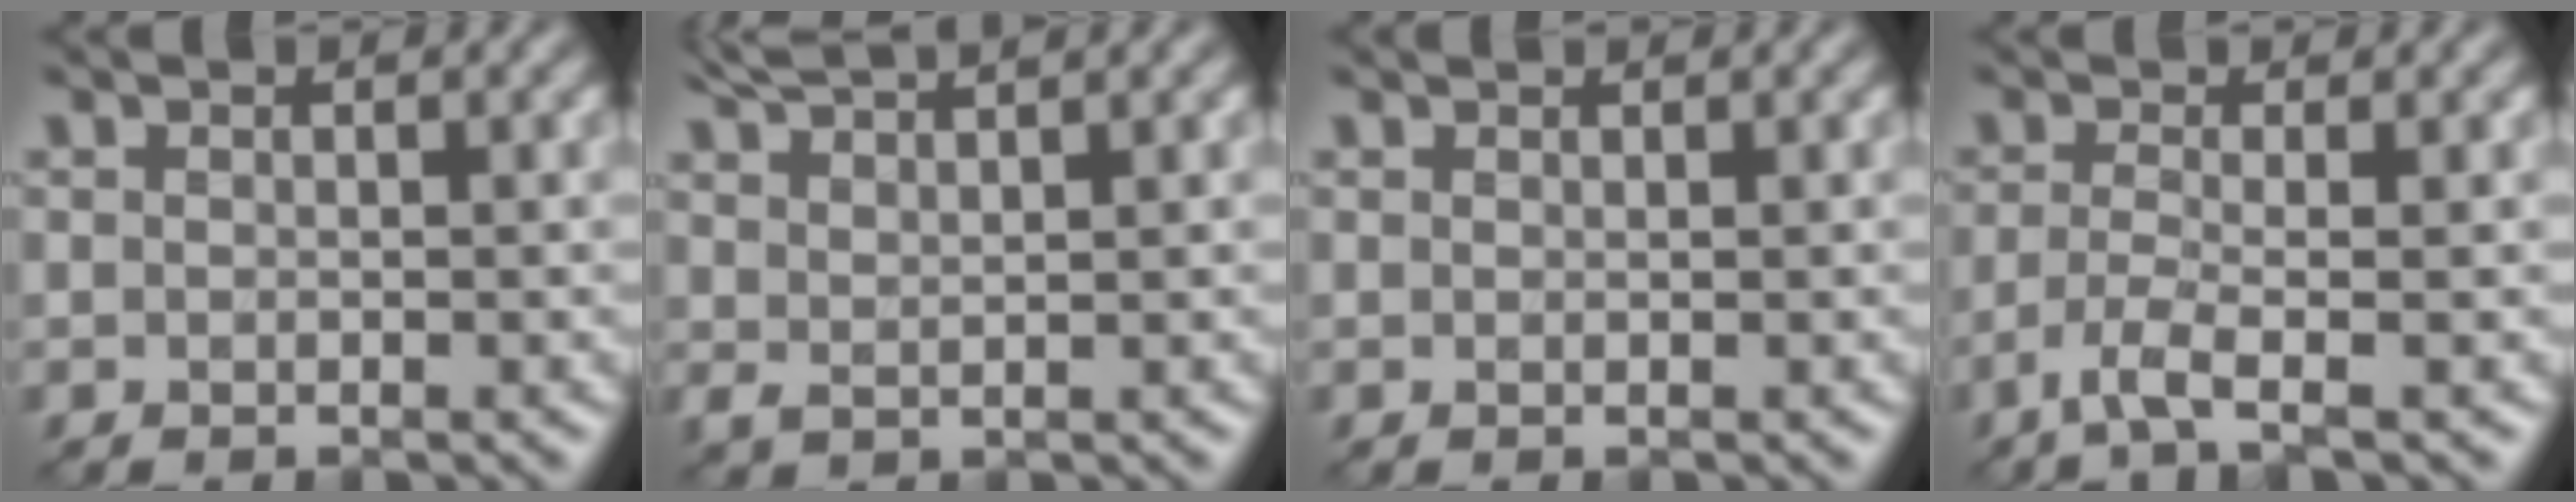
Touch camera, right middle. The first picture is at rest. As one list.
[{"total": 3.6, "force": [3.0, 0.6, 1.9], "torque": [-0.033, 0.012, 0.057]}, {"total": 0.9, "force": [0.9, 0.1, 0.3], "torque": [-0.009, -0.003, 0.007]}, {"total": 2.9, "force": [-1.5, 0.5, 2.4], "torque": [-0.046, -0.009, -0.043]}]